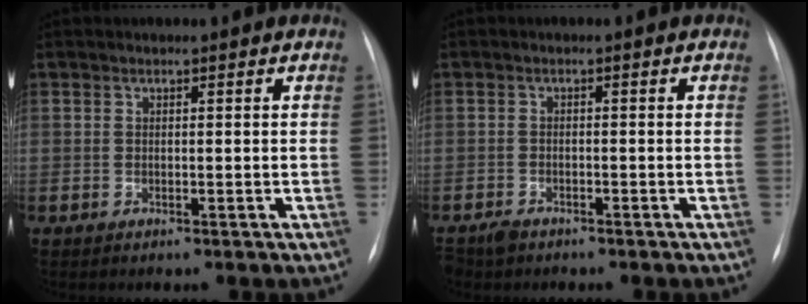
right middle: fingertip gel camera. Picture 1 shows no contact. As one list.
[{"total": 3.6, "force": [-3.0, 1.8, 0.8], "torque": [-0.014, -0.006, -0.047]}]